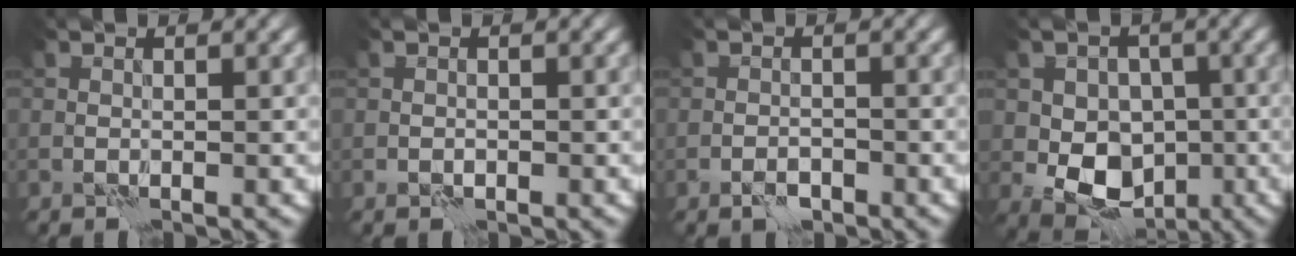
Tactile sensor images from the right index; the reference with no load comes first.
{"total": 0.6, "force": [-0.2, 0.5, 0.2], "torque": [-0.001, -0.003, -0.005]}
{"total": 1.3, "force": [-1.0, 0.5, 0.7], "torque": [-0.011, 0.006, -0.020]}
{"total": 7.1, "force": [-1.2, 5.5, 4.3], "torque": [-0.062, -0.001, -0.023]}